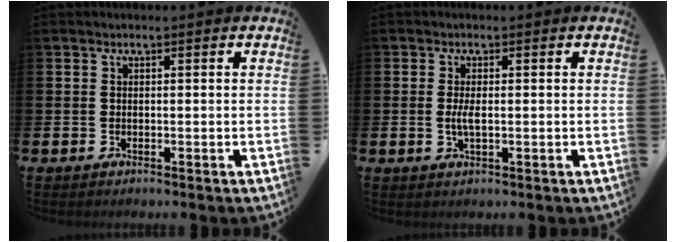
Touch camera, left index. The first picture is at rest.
{"total": 2.3, "force": [-0.1, 0.7, 2.2], "torque": [-0.032, -0.005, -0.003]}